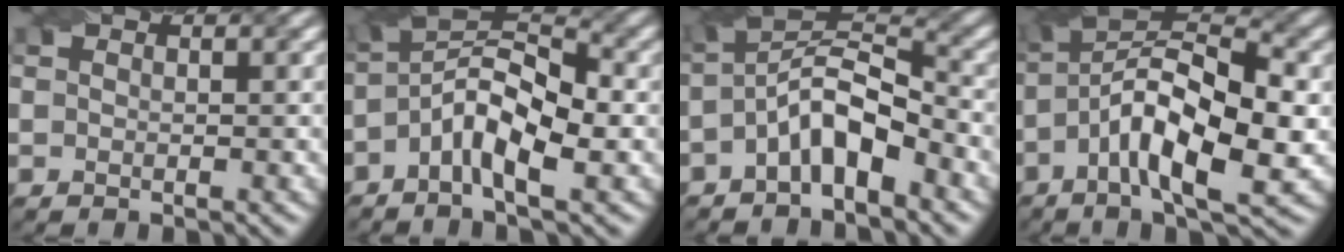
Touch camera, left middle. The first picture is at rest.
{"total": 6.6, "force": [-1.8, 2.4, 5.9], "torque": [-0.109, 0.018, -0.043]}
{"total": 5.8, "force": [-2.4, 2.4, 4.7], "torque": [-0.082, 0.014, -0.051]}
{"total": 10.9, "force": [-2.1, 4.0, 9.9], "torque": [-0.166, 0.020, -0.044]}